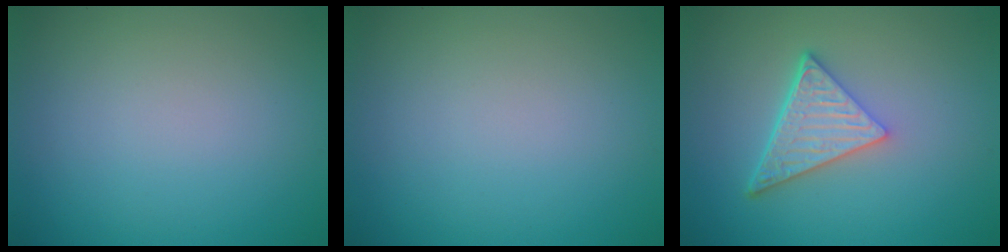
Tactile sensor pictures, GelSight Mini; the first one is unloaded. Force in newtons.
{"total": 0.0}
{"total": 5.0, "press": 3.6, "slide": 3.5}